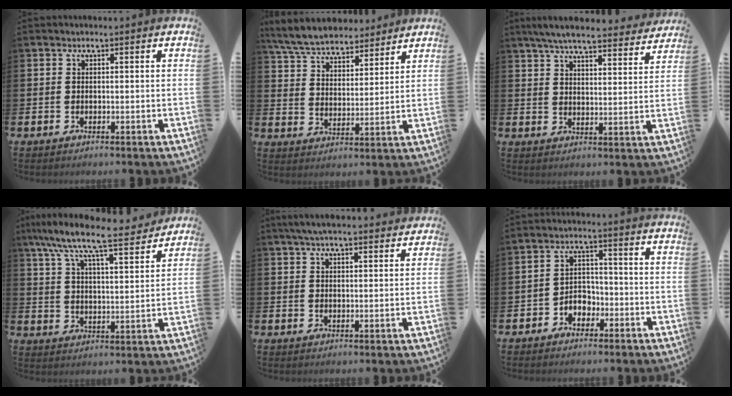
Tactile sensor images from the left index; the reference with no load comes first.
{"total": 6.9, "force": [6.5, 1.9, 1.3], "torque": [-0.054, -0.033, 0.118]}
{"total": 6.7, "force": [6.3, 0.9, 2.1], "torque": [-0.046, -0.041, 0.109]}
{"total": 9.7, "force": [8.8, 0.9, 4.0], "torque": [-0.097, -0.067, 0.144]}
{"total": 4.7, "force": [4.4, 0.7, 1.7], "torque": [-0.034, -0.013, 0.080]}
{"total": 3.1, "force": [-2.0, 2.2, 0.7], "torque": [-0.021, 0.003, -0.049]}